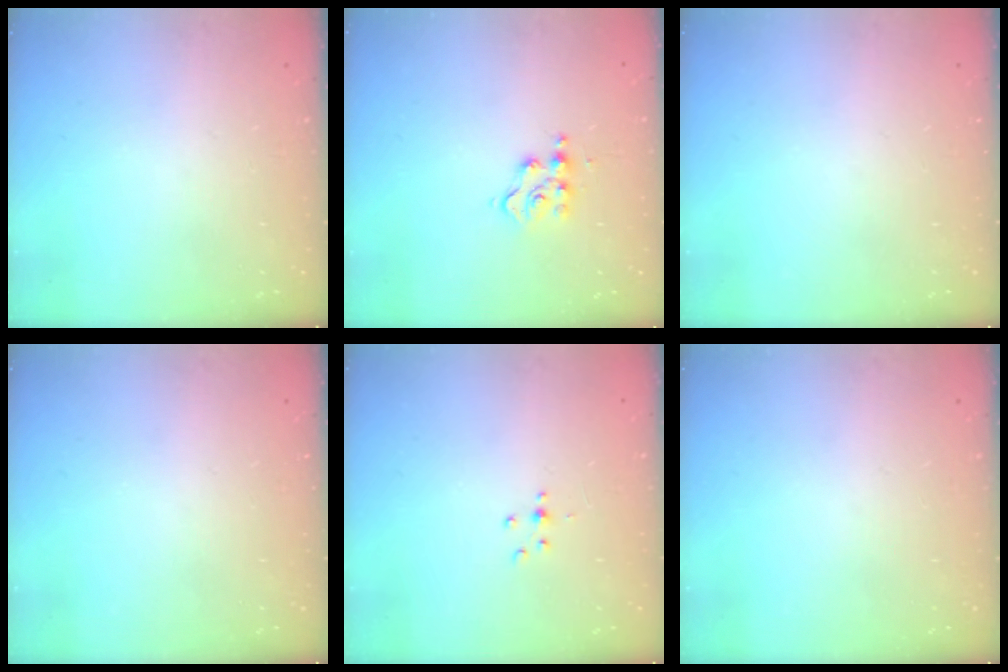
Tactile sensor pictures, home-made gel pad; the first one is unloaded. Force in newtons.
{"total": 6.0, "press": 6.0, "slide": 0.4}
{"total": 0.0}
{"total": 0.0}
{"total": 2.2, "press": 2.1, "slide": 0.5}
{"total": 0.0}